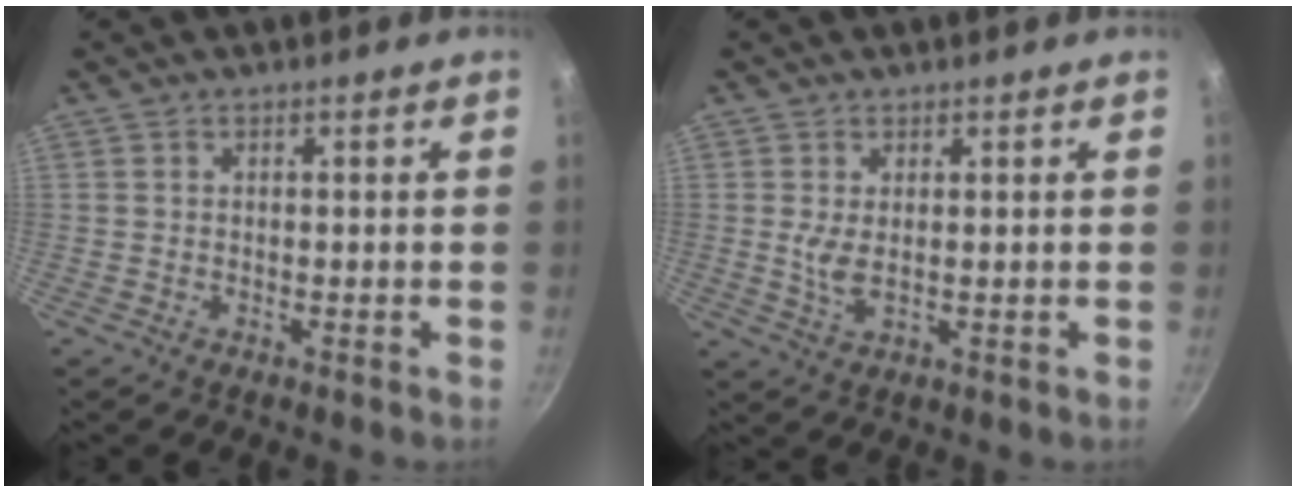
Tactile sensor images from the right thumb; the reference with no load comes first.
{"total": 3.4, "force": [0.6, 1.4, 3.0], "torque": [-0.062, -0.010, 0.017]}